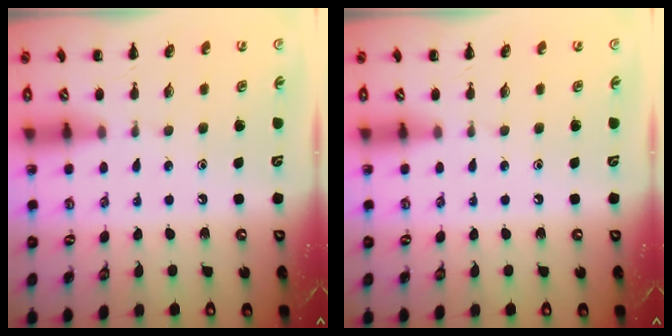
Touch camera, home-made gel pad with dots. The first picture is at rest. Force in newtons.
{"total": 0.0}